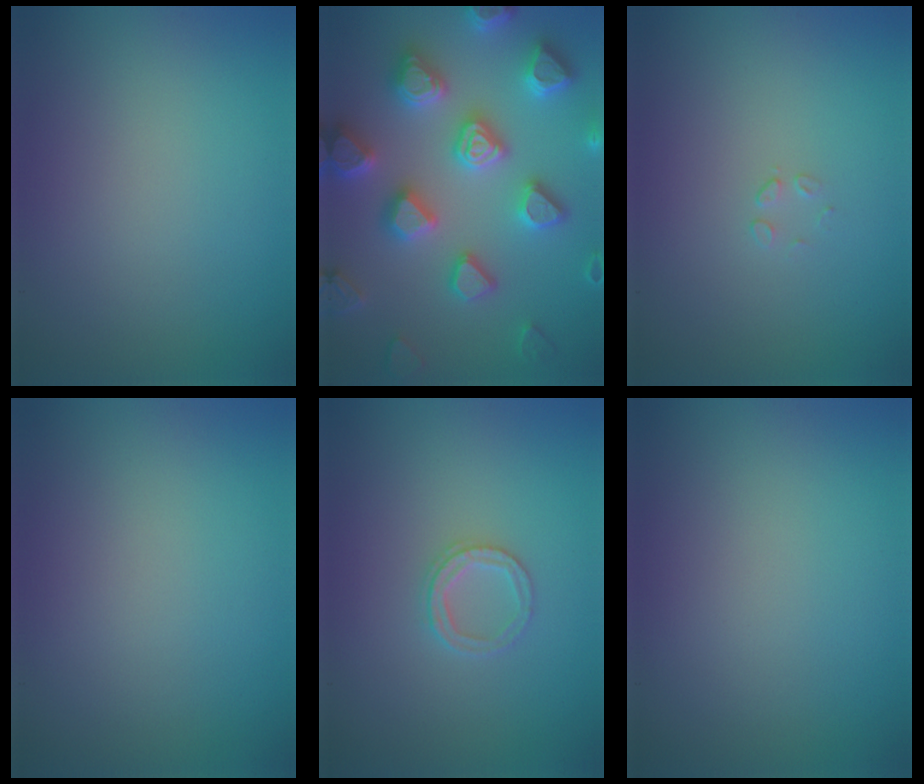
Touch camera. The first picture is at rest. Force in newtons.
{"total": 7.4, "press": 7.2, "slide": 1.7}
{"total": 0.5, "press": 0.2, "slide": 0.5}
{"total": 0.0}
{"total": 1.9, "press": 1.8, "slide": 0.4}
{"total": 0.0}